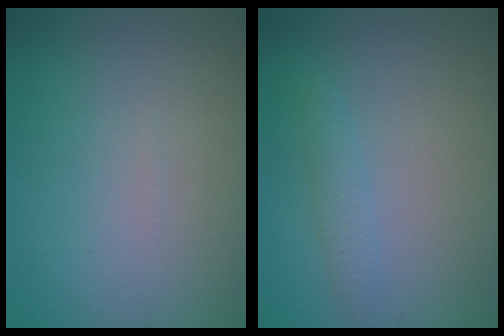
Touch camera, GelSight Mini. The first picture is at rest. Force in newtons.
{"total": 1.4, "press": 1.4, "slide": 0.1}